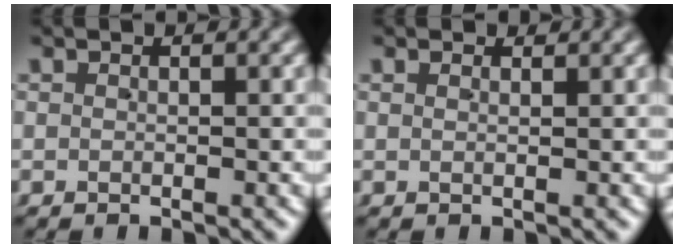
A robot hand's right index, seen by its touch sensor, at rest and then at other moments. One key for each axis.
{"total": 0.6, "fx": 0.5, "fy": 0.0, "fz": 0.3, "tx": 0.000, "ty": 0.000, "tz": 0.008}